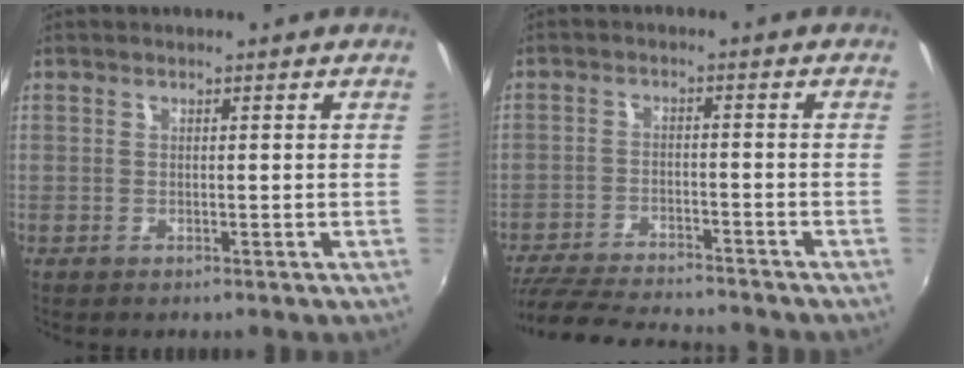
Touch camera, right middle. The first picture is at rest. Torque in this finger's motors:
{"motor_torque": [1.04, -1.10, 0.09, 0.04]}